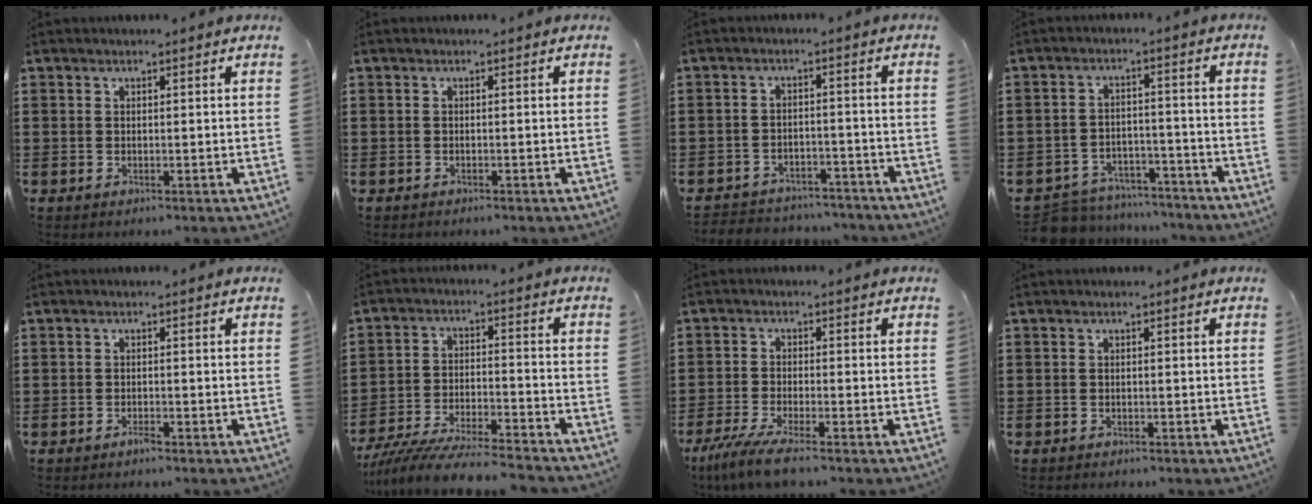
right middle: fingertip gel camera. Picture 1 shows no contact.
{"total": 0.6, "force": [-0.5, 0.2, 0.0], "torque": [0.000, 0.002, -0.012]}
{"total": 3.6, "force": [-3.6, 0.8, -0.2], "torque": [-0.004, 0.001, -0.078]}
{"total": 5.9, "force": [-5.8, 1.1, 0.2], "torque": [-0.009, 0.015, -0.118]}
{"total": 1.1, "force": [-0.9, 0.0, 0.6], "torque": [-0.016, -0.008, -0.016]}
{"total": 8.4, "force": [-8.1, 0.4, 2.3], "torque": [-0.041, 0.008, -0.158]}
{"total": 5.3, "force": [-4.3, 0.2, 3.1], "torque": [-0.079, -0.019, -0.088]}
{"total": 0.9, "force": [-0.8, 0.3, -0.1], "torque": [0.000, 0.004, -0.019]}